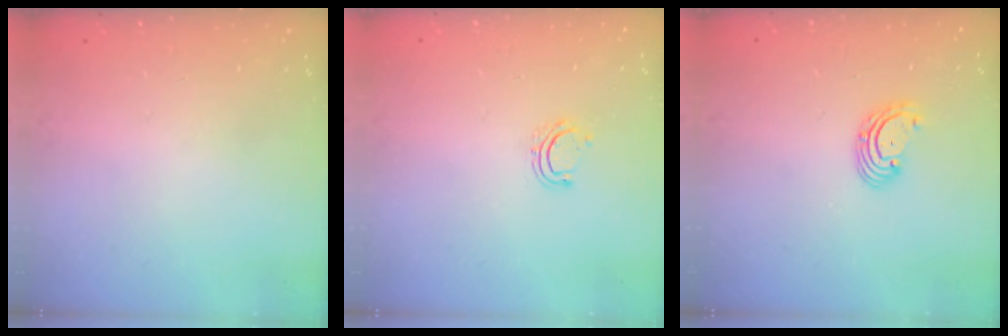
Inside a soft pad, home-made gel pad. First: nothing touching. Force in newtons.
{"total": 5.0, "press": 4.8, "slide": 1.2}
{"total": 2.7, "press": 2.7, "slide": 0.1}